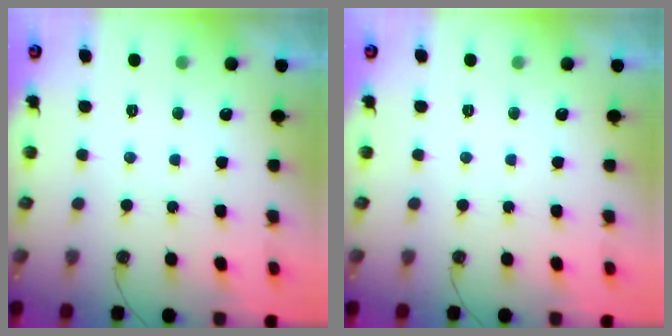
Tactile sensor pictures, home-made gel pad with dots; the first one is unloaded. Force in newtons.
{"total": 0.0}